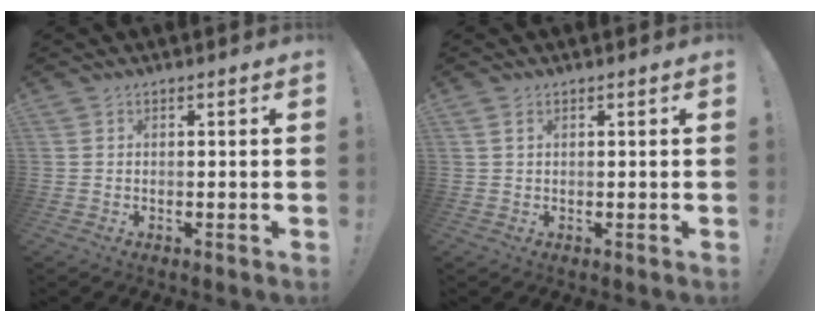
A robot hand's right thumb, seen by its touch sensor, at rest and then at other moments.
{"total": 1.4, "force": [0.7, 0.5, 1.1], "torque": [-0.016, -0.002, 0.012]}